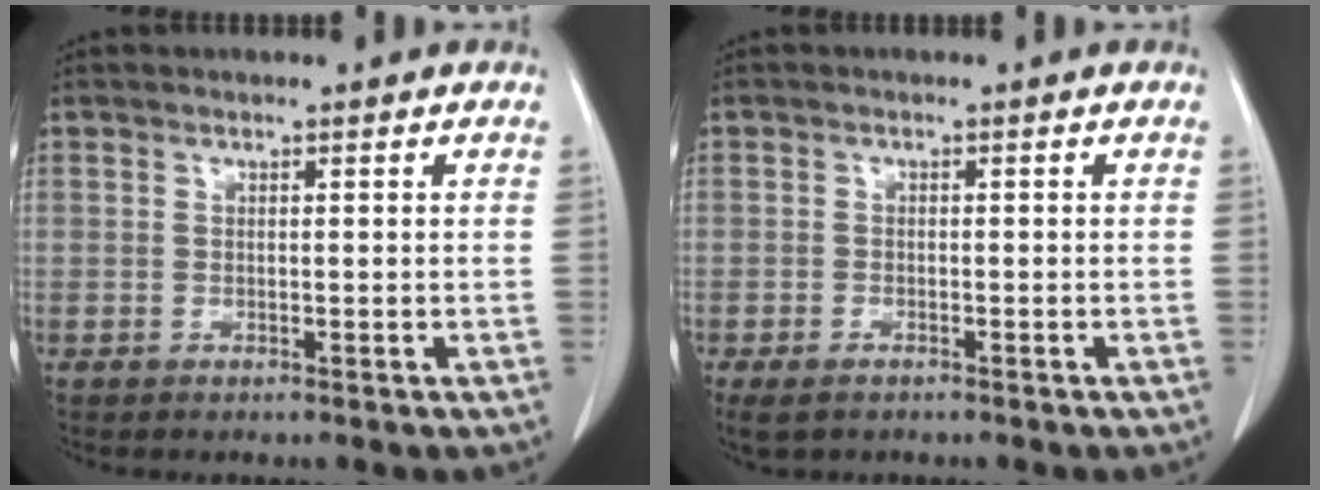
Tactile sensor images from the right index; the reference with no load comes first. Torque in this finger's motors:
{"motor_torque": [0.17, -0.23, -0.03, -0.02]}